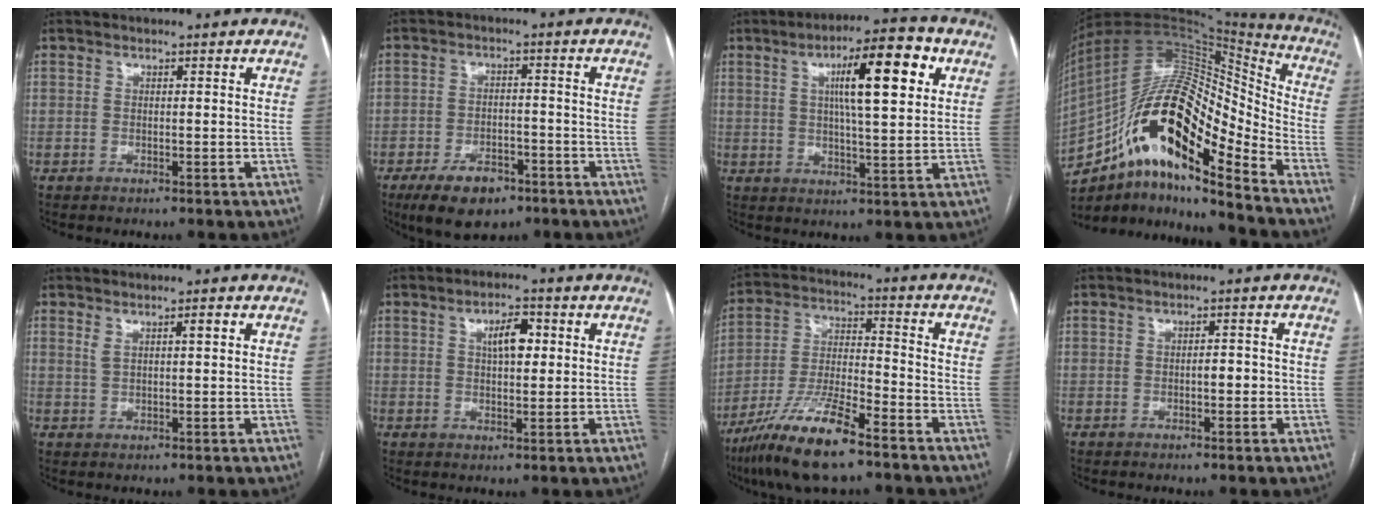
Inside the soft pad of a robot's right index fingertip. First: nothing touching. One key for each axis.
{"total": 8.1, "fx": -5.2, "fy": 4.1, "fz": 4.8, "tx": -0.084, "ty": -0.004, "tz": -0.081}
{"total": 12.5, "fx": 4.3, "fy": 2.1, "fz": 11.5, "tx": -0.180, "ty": 0.019, "tz": 0.065}
{"total": 22.1, "fx": -11.7, "fy": 6.0, "fz": 17.7, "tx": -0.313, "ty": 0.036, "tz": -0.197}
{"total": 2.5, "fx": 1.2, "fy": 0.4, "fz": 2.1, "tx": -0.038, "ty": 0.006, "tz": 0.024}
{"total": 4.9, "fx": 1.4, "fy": 2.0, "fz": 4.3, "tx": -0.070, "ty": 0.011, "tz": 0.023}
{"total": 14.1, "fx": -9.4, "fy": 2.5, "fz": 10.2, "tx": -0.205, "ty": -0.017, "tz": -0.170}
{"total": 1.8, "fx": -0.4, "fy": 0.8, "fz": 1.6, "tx": -0.021, "ty": 0.004, "tz": -0.006}